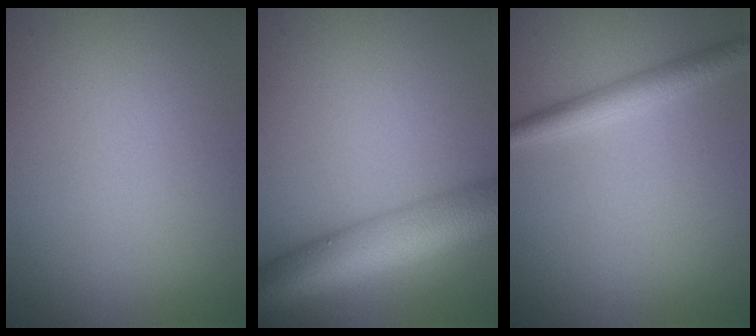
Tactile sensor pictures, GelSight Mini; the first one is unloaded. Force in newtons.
{"total": 9.1, "press": 9.1, "slide": 0.2}
{"total": 2.7, "press": 2.7, "slide": 0.1}